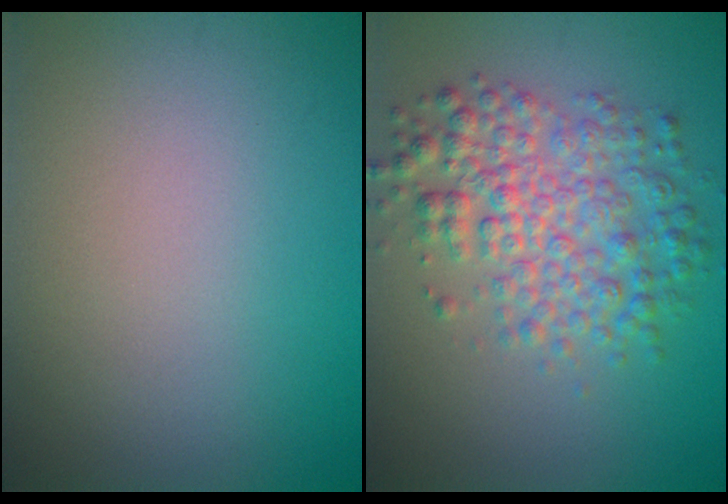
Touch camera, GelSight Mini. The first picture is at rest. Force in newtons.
{"total": 5.4, "press": 5.4, "slide": 0.0}